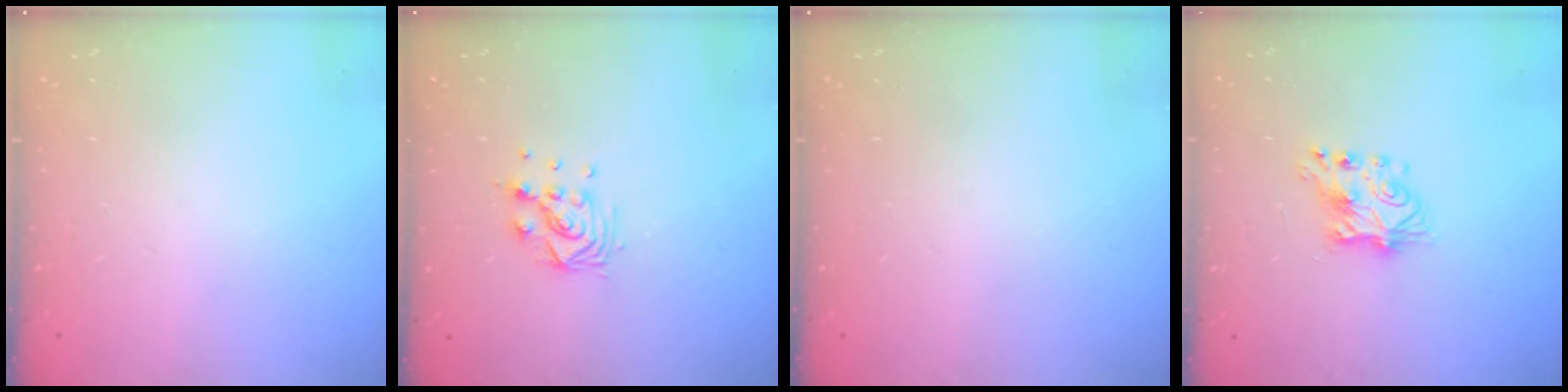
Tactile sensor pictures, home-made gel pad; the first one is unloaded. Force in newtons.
{"total": 9.3, "press": 9.3, "slide": 0.9}
{"total": 0.0}
{"total": 7.6, "press": 7.6, "slide": 0.7}